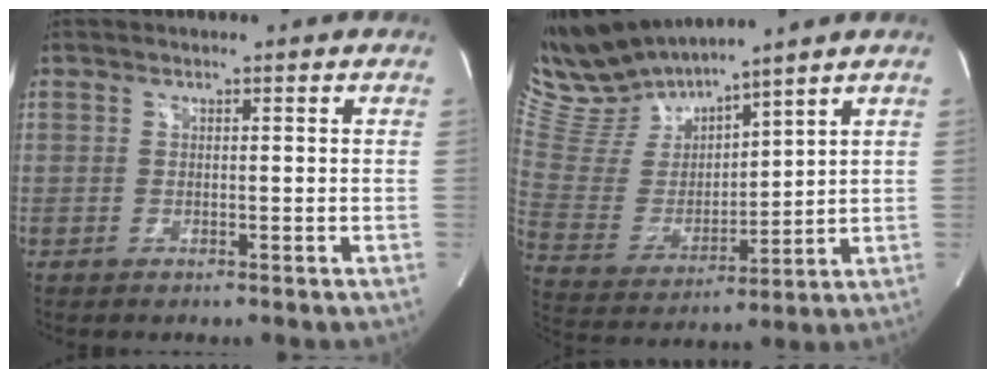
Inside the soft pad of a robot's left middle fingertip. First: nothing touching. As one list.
[{"total": 12.0, "force": [11.6, 1.2, 2.8], "torque": [-0.077, -0.001, 0.249]}]